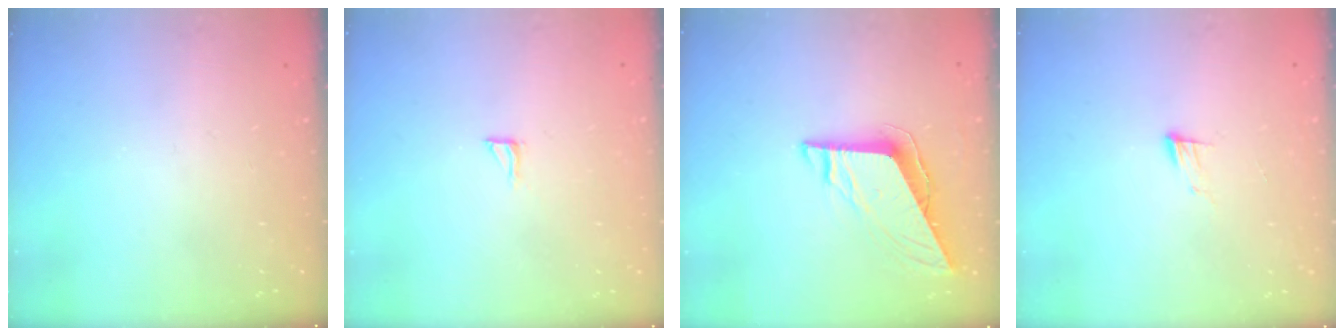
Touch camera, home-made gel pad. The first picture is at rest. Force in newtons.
{"total": 3.6, "press": 3.6, "slide": 0.4}
{"total": 8.5, "press": 8.5, "slide": 0.3}
{"total": 5.1, "press": 5.1, "slide": 0.5}